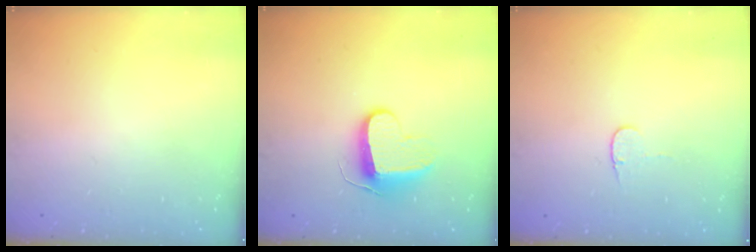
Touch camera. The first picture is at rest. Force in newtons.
{"total": 9.5, "press": 9.5, "slide": 0.0}
{"total": 3.7, "press": 3.7, "slide": 0.4}